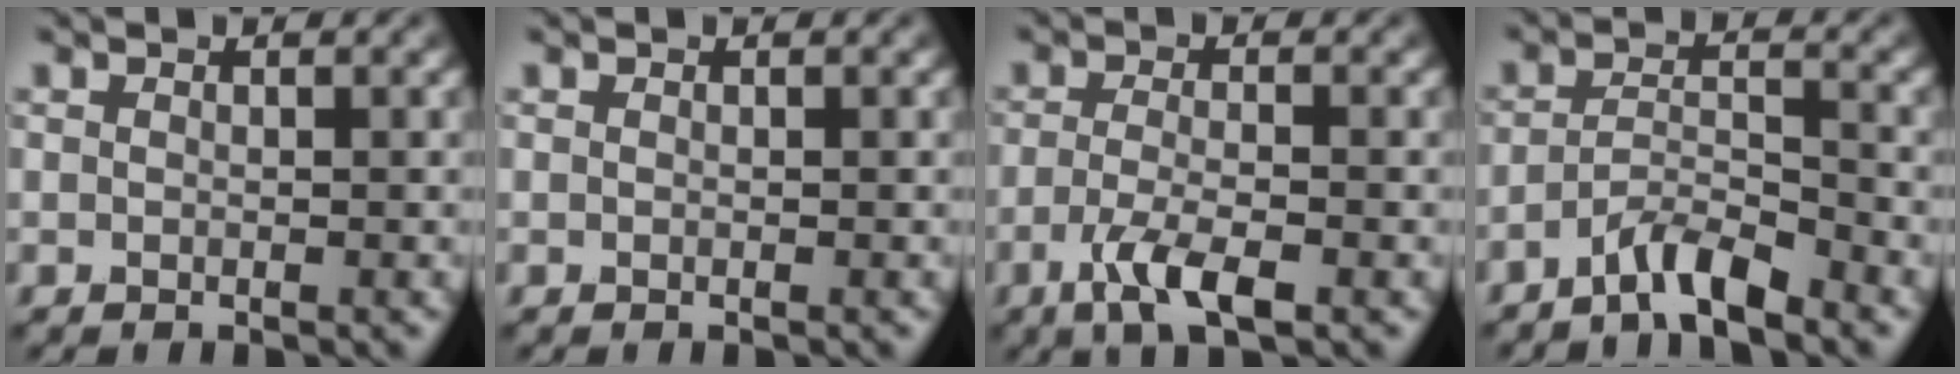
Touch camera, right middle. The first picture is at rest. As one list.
[{"total": 0.0}, {"total": 3.9, "force": [-1.9, 1.0, 3.2], "torque": [-0.068, -0.002, -0.040]}, {"total": 3.6, "force": [-3.0, 0.5, 2.0], "torque": [-0.035, 0.007, -0.063]}]